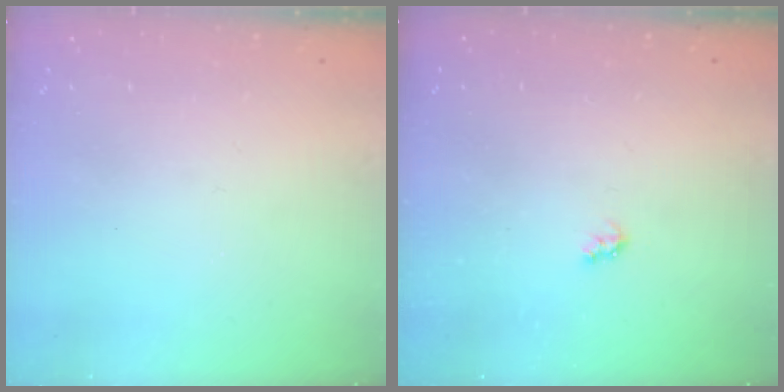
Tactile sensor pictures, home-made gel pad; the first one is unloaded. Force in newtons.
{"total": 2.6, "press": 2.6, "slide": 0.4}